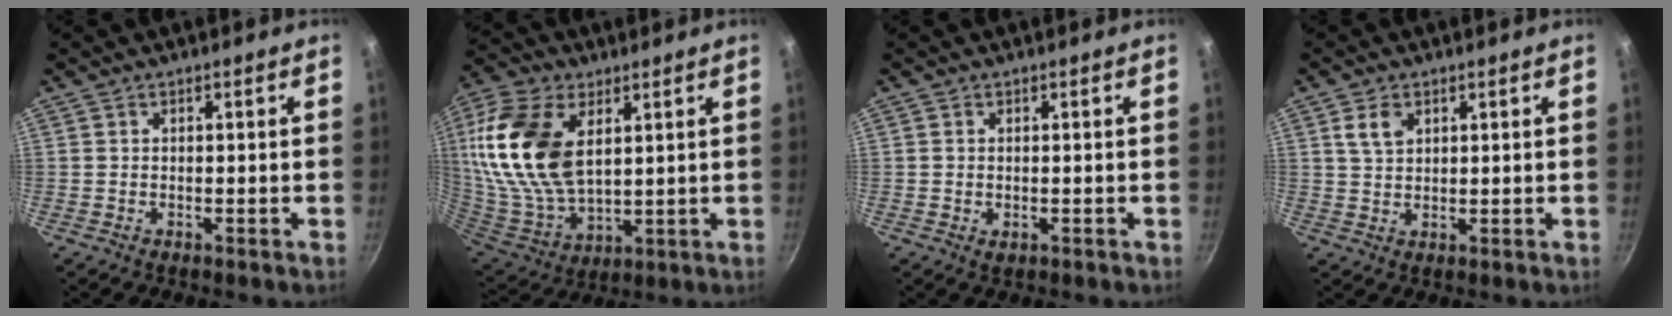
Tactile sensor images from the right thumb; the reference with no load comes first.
{"total": 21.2, "force": [6.1, 12.4, 16.1], "torque": [-0.318, -0.025, 0.121]}
{"total": 1.4, "force": [-0.4, 0.8, 1.0], "torque": [-0.018, -0.002, -0.004]}
{"total": 4.1, "force": [1.8, 2.7, 2.6], "torque": [-0.039, -0.003, 0.035]}